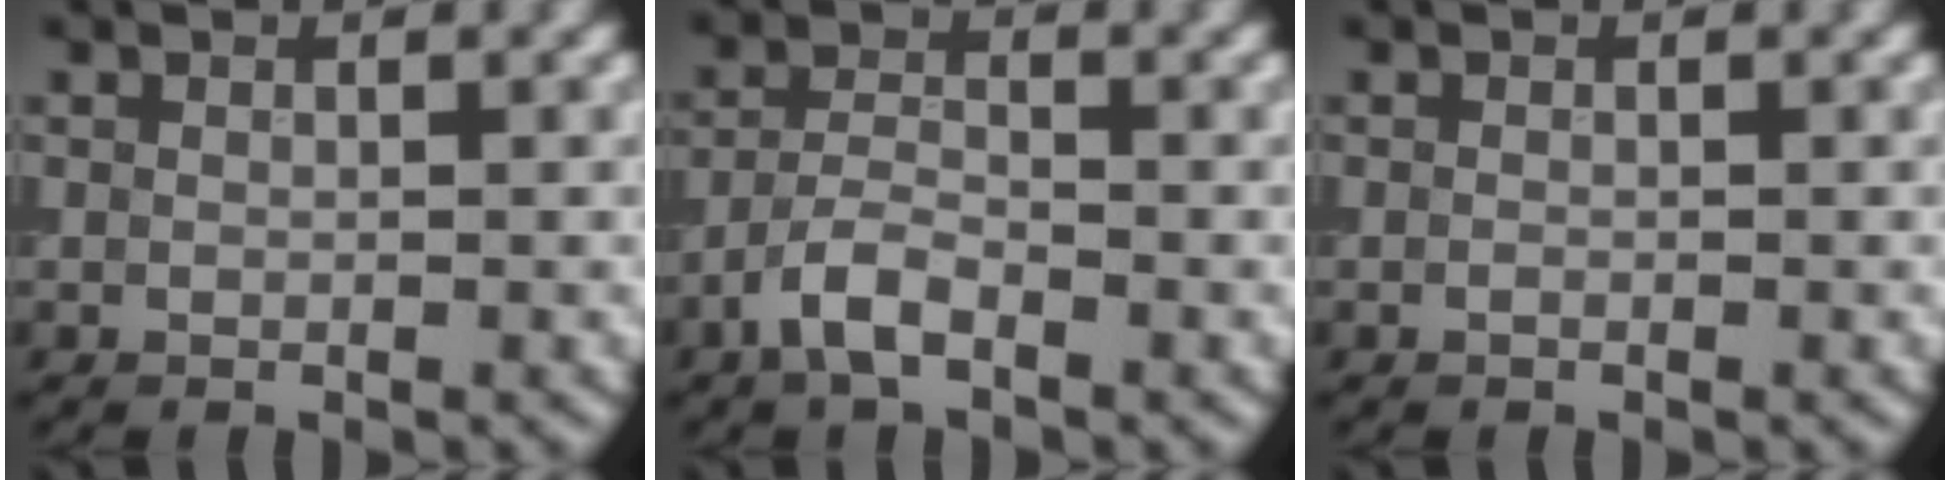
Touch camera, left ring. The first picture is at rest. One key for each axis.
{"total": 3.3, "fx": -2.1, "fy": 1.2, "fz": 2.2, "tx": -0.045, "ty": 0.006, "tz": -0.049}
{"total": 0.0}